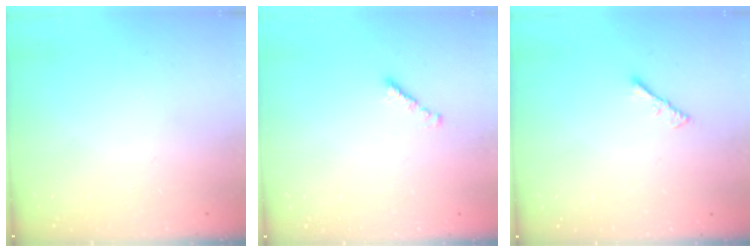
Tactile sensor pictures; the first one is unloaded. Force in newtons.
{"total": 1.8, "press": 1.7, "slide": 0.6}
{"total": 1.1, "press": 1.1, "slide": 0.4}